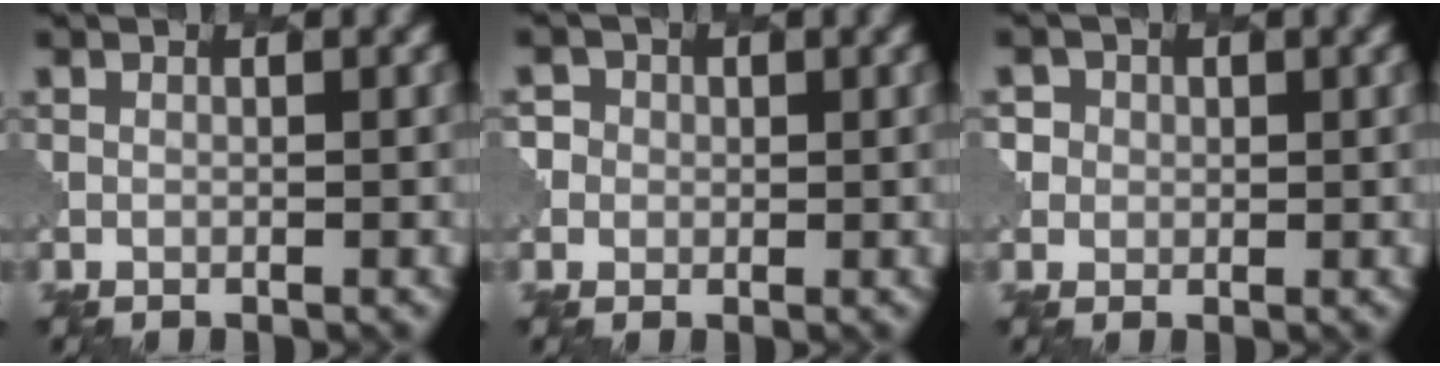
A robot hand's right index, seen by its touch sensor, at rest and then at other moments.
{"total": 2.9, "force": [0.7, 2.7, 0.5], "torque": [0.011, 0.018, -0.019]}
{"total": 2.6, "force": [1.1, 2.3, 0.3], "torque": [0.006, 0.009, 0.004]}